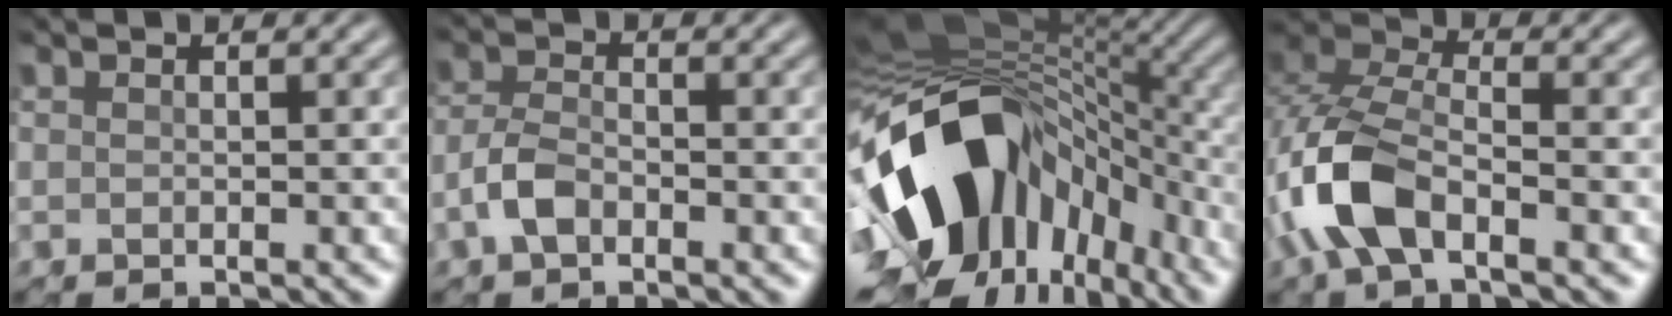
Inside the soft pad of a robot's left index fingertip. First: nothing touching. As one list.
[{"total": 2.7, "force": [-1.9, 0.9, 1.6], "torque": [-0.040, 0.006, -0.045]}, {"total": 16.2, "force": [-4.4, 10.1, 11.9], "torque": [-0.236, -0.008, -0.070]}, {"total": 6.5, "force": [-3.5, 2.5, 4.9], "torque": [-0.126, 0.006, -0.081]}]